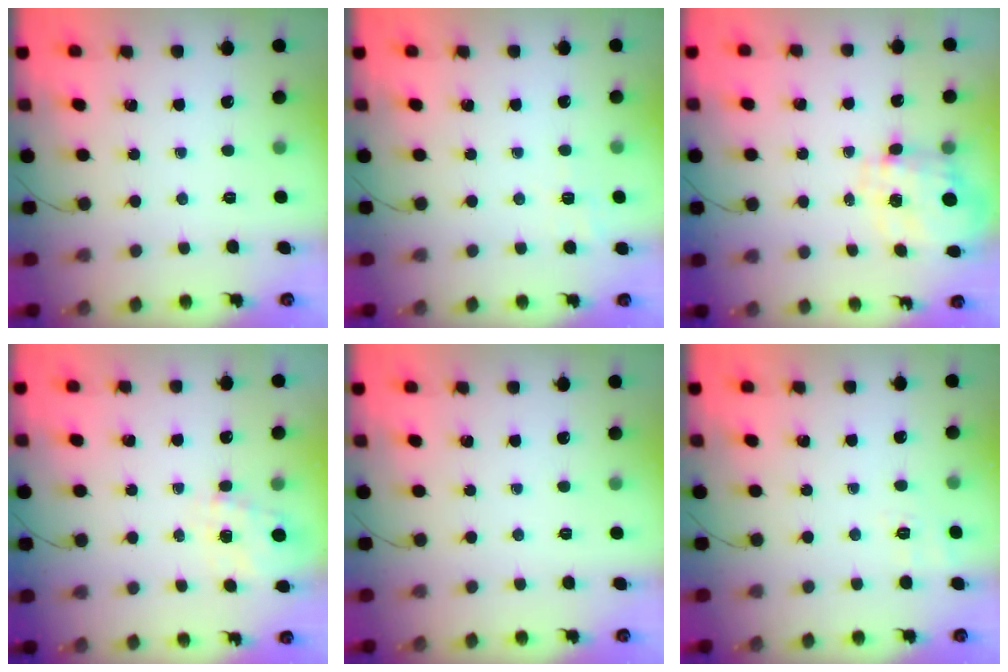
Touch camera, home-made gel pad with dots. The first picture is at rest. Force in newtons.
{"total": 2.6, "press": 2.1, "slide": 1.6}
{"total": 3.4, "press": 3.2, "slide": 1.1}
{"total": 0.9, "press": 0.4, "slide": 0.8}
{"total": 0.0}
{"total": 2.7, "press": 1.6, "slide": 2.1}